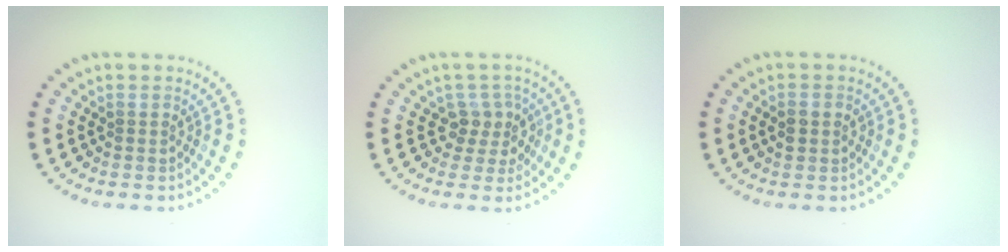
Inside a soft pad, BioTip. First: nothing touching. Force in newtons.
{"total": 2.6, "press": 2.0, "slide": 1.7}
{"total": 1.9, "press": 1.9, "slide": 0.2}